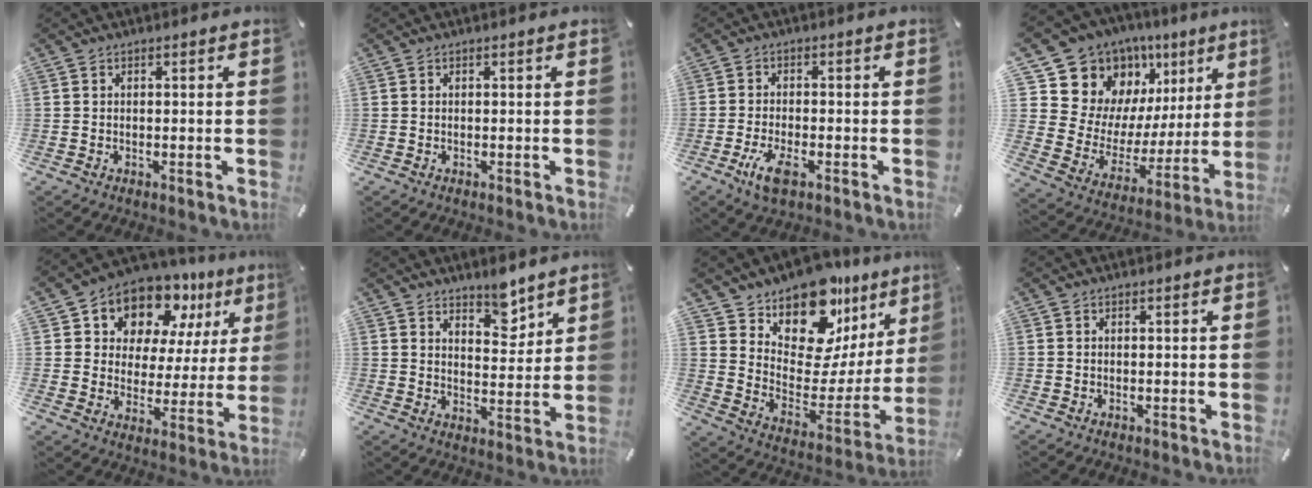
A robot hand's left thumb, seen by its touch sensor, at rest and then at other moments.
{"total": 0.0}
{"total": 5.5, "force": [-2.5, 2.1, 4.4], "torque": [-0.102, -0.004, -0.048]}
{"total": 16.5, "force": [10.6, 11.8, 4.7], "torque": [-0.074, -0.096, 0.206]}
{"total": 11.7, "force": [9.0, 7.1, 2.5], "torque": [-0.050, -0.081, 0.168]}
{"total": 7.0, "force": [6.1, 2.8, 1.9], "torque": [0.000, -0.054, 0.105]}
{"total": 17.1, "force": [13.2, 9.1, 5.7], "torque": [-0.084, -0.133, 0.230]}
{"total": 0.0}